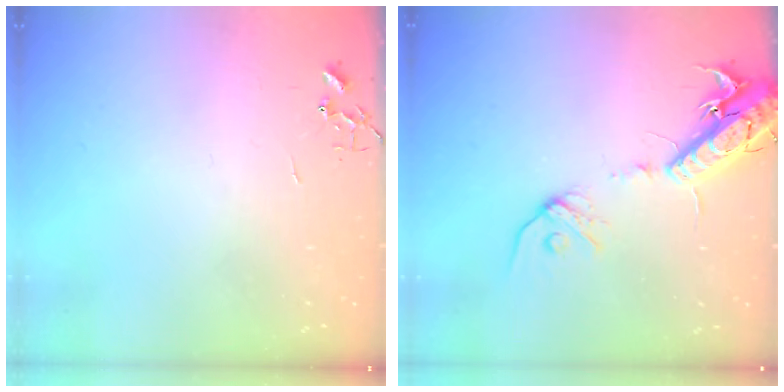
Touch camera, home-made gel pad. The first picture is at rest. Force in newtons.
{"total": 17.2, "press": 16.9, "slide": 3.1}